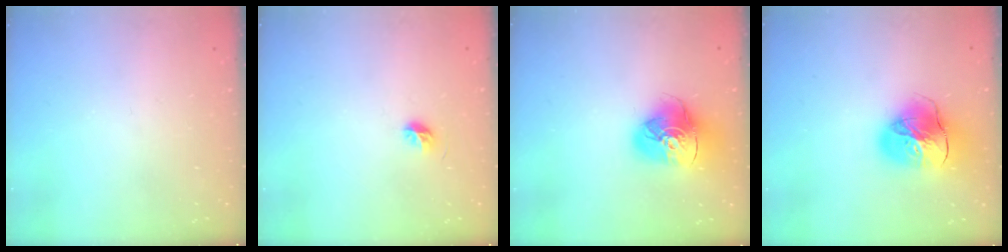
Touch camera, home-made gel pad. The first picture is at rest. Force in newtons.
{"total": 5.3, "press": 5.2, "slide": 1.0}
{"total": 15.7, "press": 15.6, "slide": 1.9}
{"total": 19.2, "press": 19.0, "slide": 2.1}